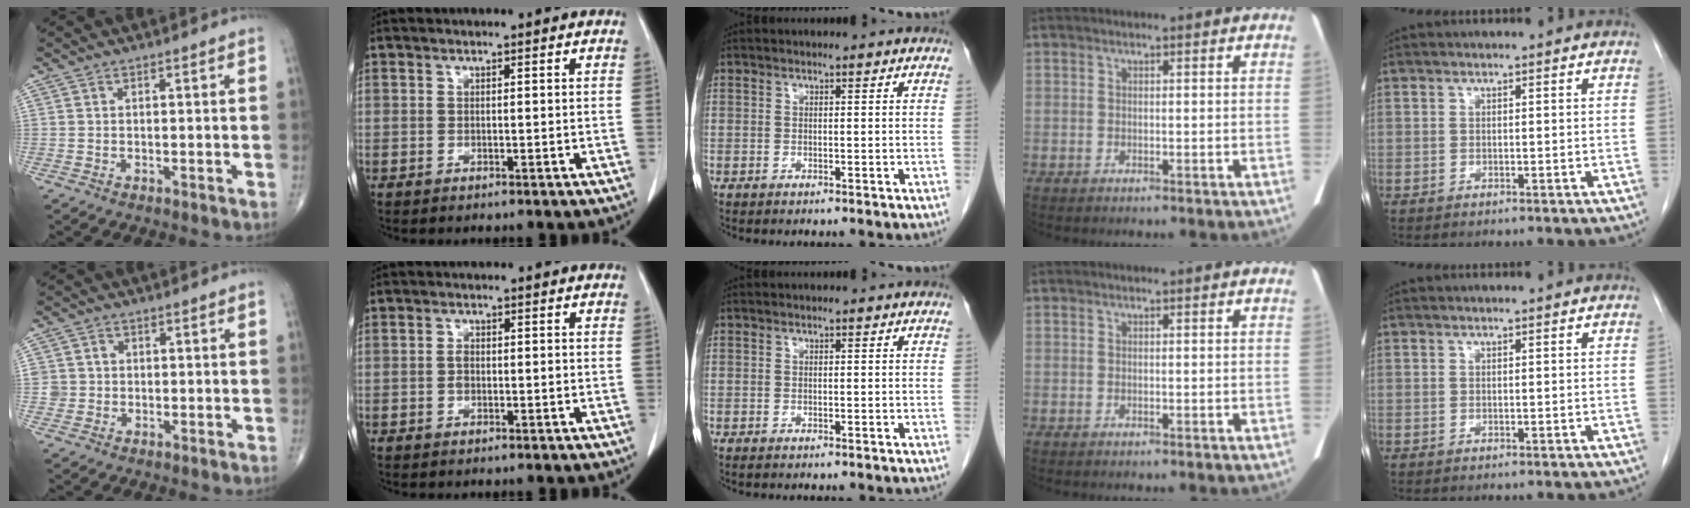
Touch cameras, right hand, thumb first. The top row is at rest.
{"thumb": {"total": 2.7, "force": [0.0, 2.7, 0.3], "torque": [0.016, 0.007, 0.000]}, "index": {"total": 1.7, "force": [-0.3, 0.9, 1.4], "torque": [-0.024, 0.003, -0.005]}}